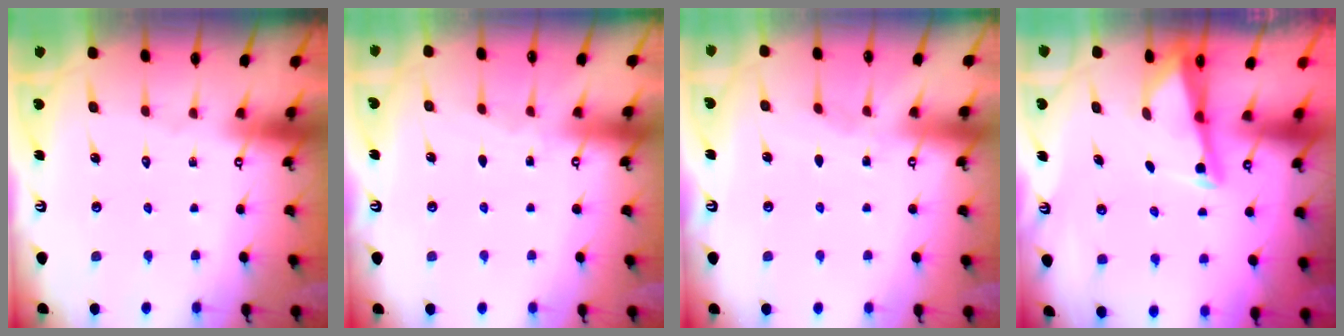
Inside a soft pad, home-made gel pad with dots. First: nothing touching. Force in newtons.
{"total": 2.9, "press": 2.8, "slide": 0.3}
{"total": 3.1, "press": 3.1, "slide": 0.4}
{"total": 2.5, "press": 2.5, "slide": 0.1}